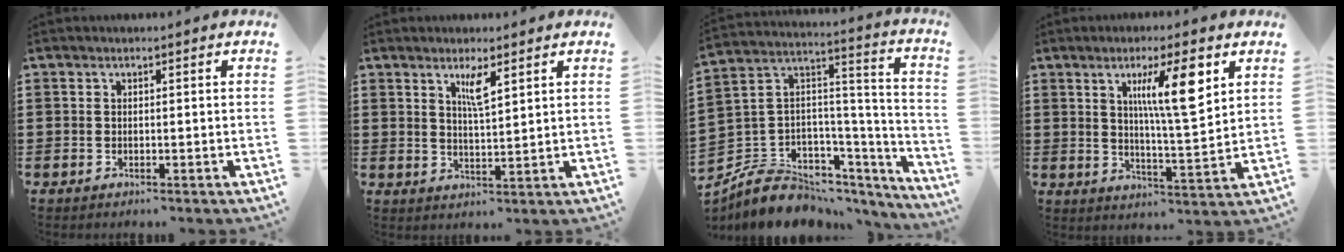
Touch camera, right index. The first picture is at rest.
{"total": 3.6, "force": [2.1, 0.5, 2.8], "torque": [-0.054, 0.000, 0.033]}
{"total": 8.3, "force": [-6.1, 5.3, 2.2], "torque": [-0.061, 0.003, -0.111]}
{"total": 10.2, "force": [4.4, 1.6, 9.0], "torque": [-0.160, -0.003, 0.067]}